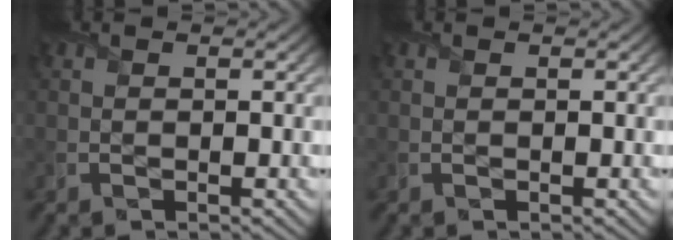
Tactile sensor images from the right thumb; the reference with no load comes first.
{"total": 0.0}